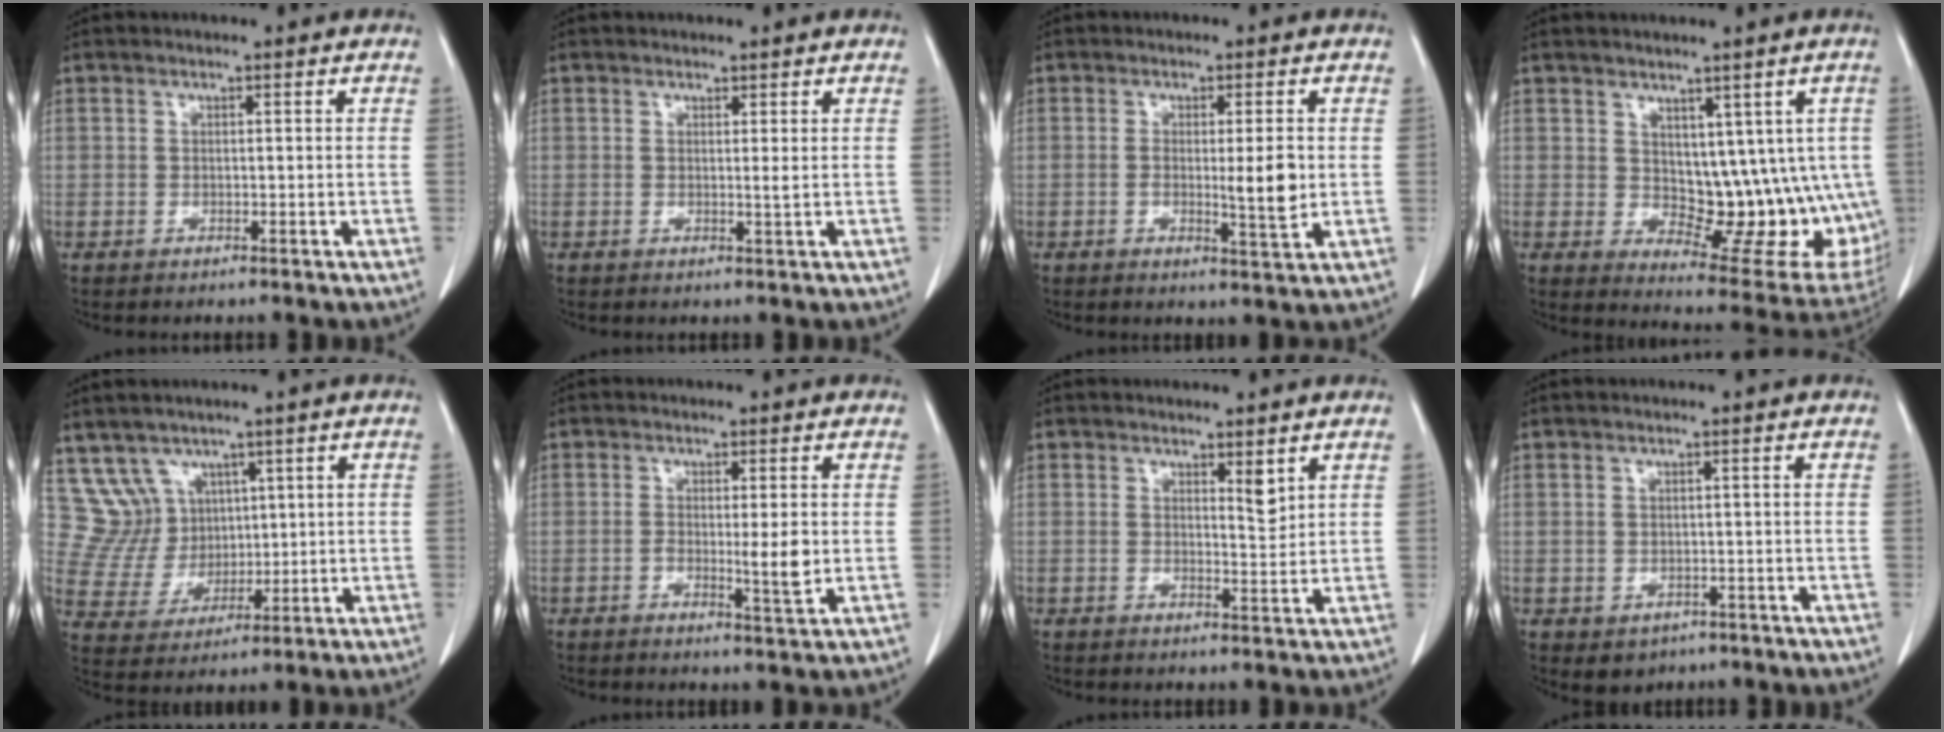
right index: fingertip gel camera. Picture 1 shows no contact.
{"total": 0.7, "force": [0.3, -0.1, 0.6], "torque": [-0.010, -0.003, 0.005]}
{"total": 4.6, "force": [-0.1, 0.5, 4.6], "torque": [-0.070, -0.006, -0.002]}
{"total": 13.6, "force": [1.0, 7.4, 11.4], "torque": [-0.123, -0.001, 0.034]}
{"total": 7.5, "force": [4.5, 6.0, 0.2], "torque": [-0.012, 0.031, 0.105]}
{"total": 3.8, "force": [-0.3, 0.3, 3.8], "torque": [-0.058, -0.006, -0.004]}
{"total": 2.4, "force": [1.5, 0.4, 1.8], "torque": [-0.031, -0.010, 0.026]}
{"total": 2.7, "force": [-1.3, 2.2, 0.9], "torque": [-0.010, 0.002, -0.007]}